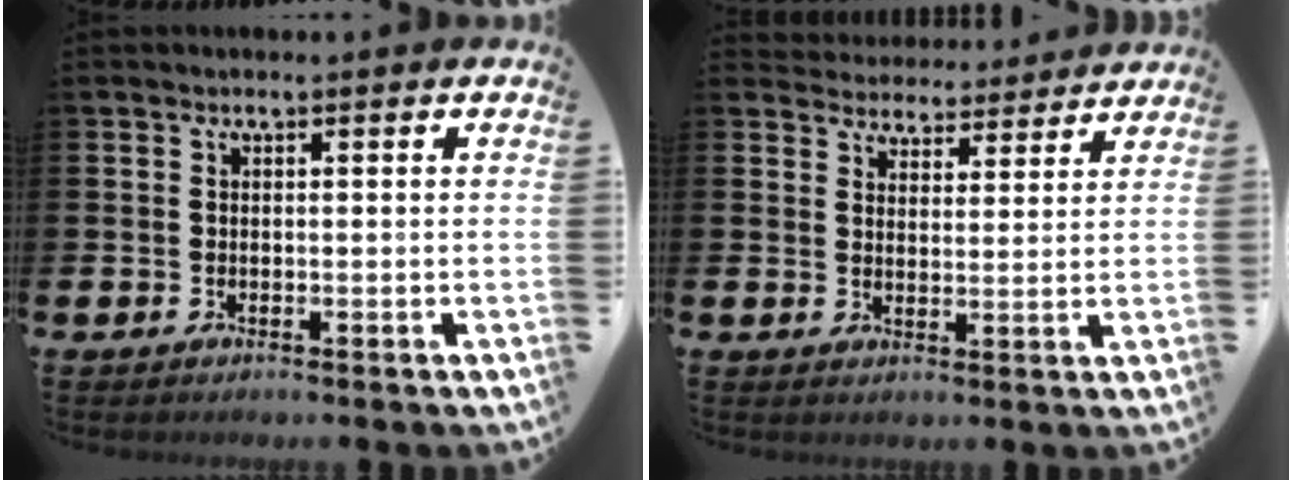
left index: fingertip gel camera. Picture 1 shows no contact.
{"total": 4.3, "force": [4.1, 1.0, -0.6], "torque": [-0.004, -0.032, 0.073]}